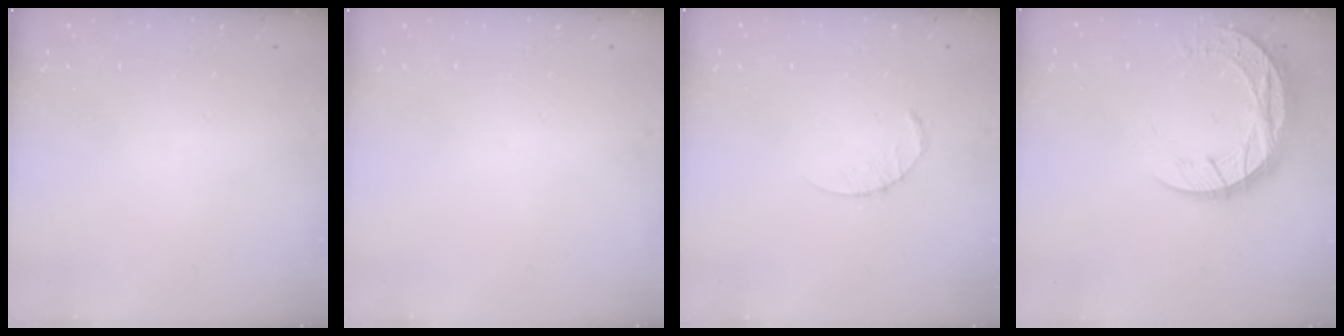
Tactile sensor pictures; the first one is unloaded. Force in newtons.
{"total": 0.0}
{"total": 2.6, "press": 2.6, "slide": 0.4}
{"total": 13.1, "press": 13.1, "slide": 0.9}